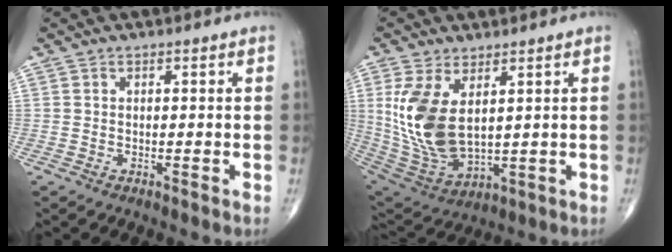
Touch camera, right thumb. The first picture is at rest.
{"total": 14.2, "force": [3.3, 7.4, 11.7], "torque": [-0.240, -0.022, 0.087]}